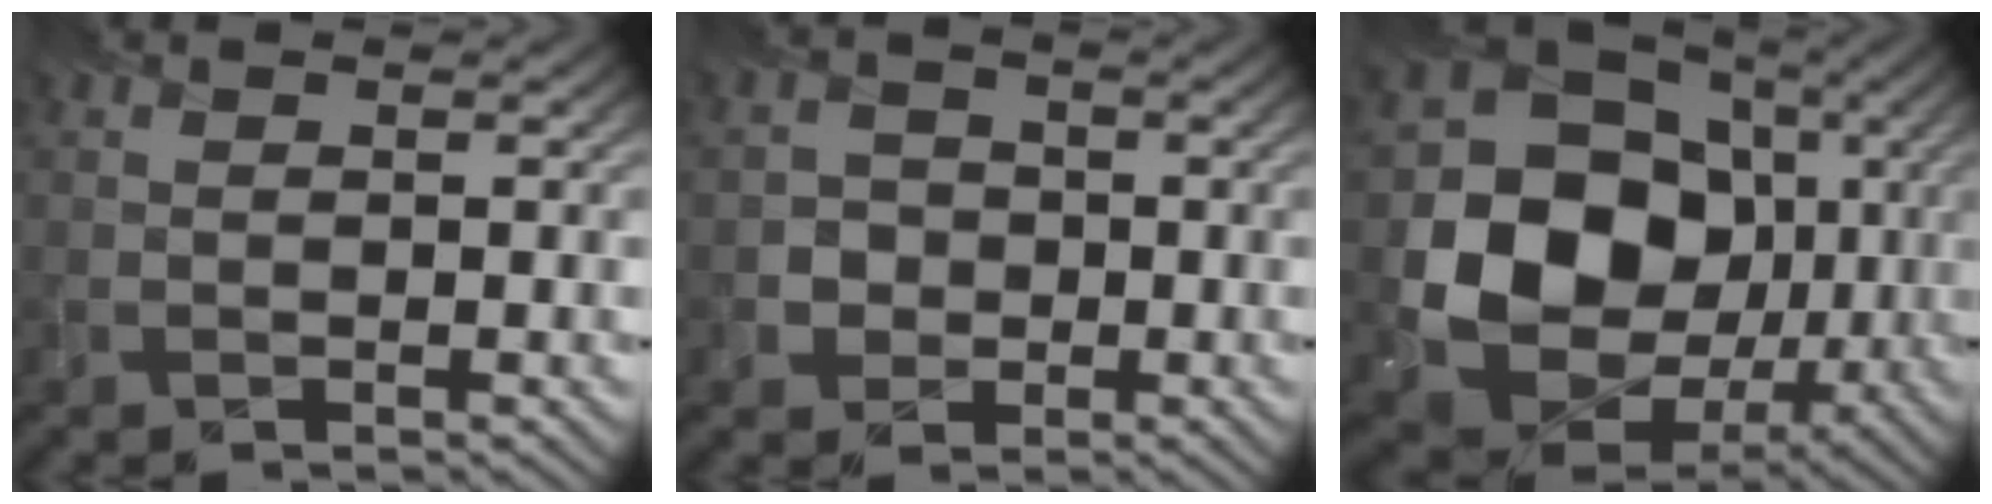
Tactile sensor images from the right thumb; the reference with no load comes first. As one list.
[{"total": 2.9, "force": [-0.8, 2.8, 0.0], "torque": [0.008, -0.003, -0.022]}, {"total": 16.6, "force": [-0.3, 14.1, 8.7], "torque": [-0.165, -0.040, 0.005]}]